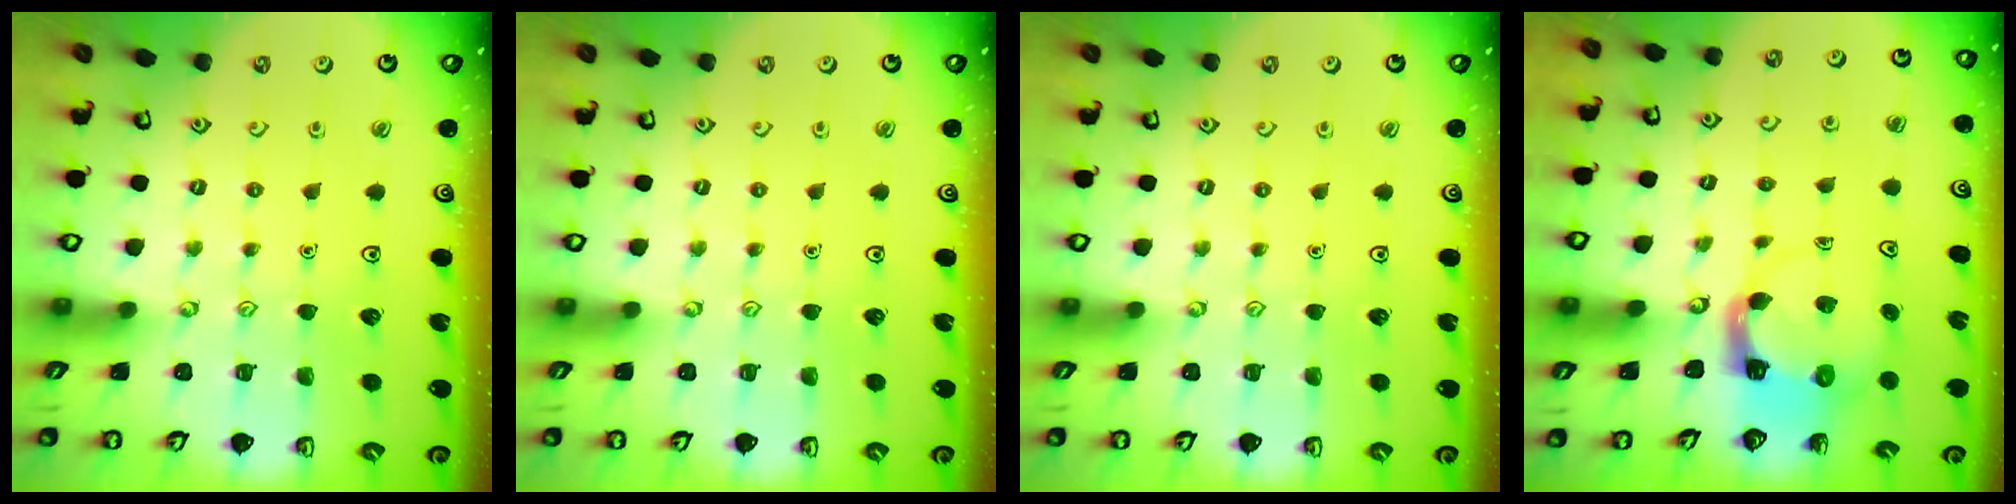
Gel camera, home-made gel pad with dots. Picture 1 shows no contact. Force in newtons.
{"total": 0.0}
{"total": 0.0}
{"total": 3.9, "press": 3.9, "slide": 0.4}